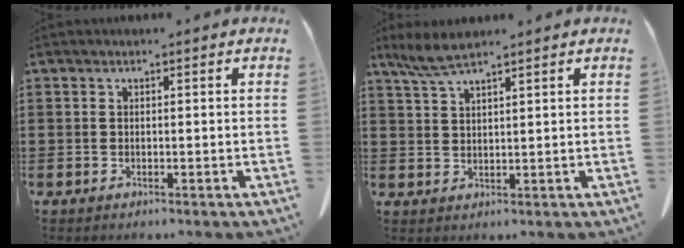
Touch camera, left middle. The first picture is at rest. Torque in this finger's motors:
{"motor_torque": [0.17, -0.07, 0.05, 0.03]}